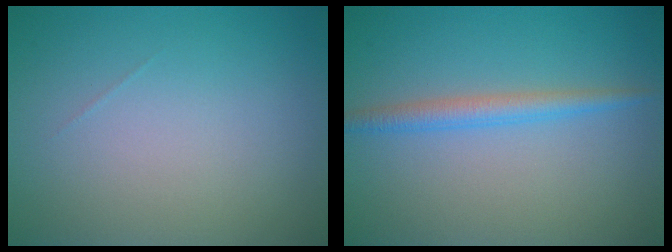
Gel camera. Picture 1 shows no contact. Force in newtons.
{"total": 2.2, "press": 2.2, "slide": 0.1}